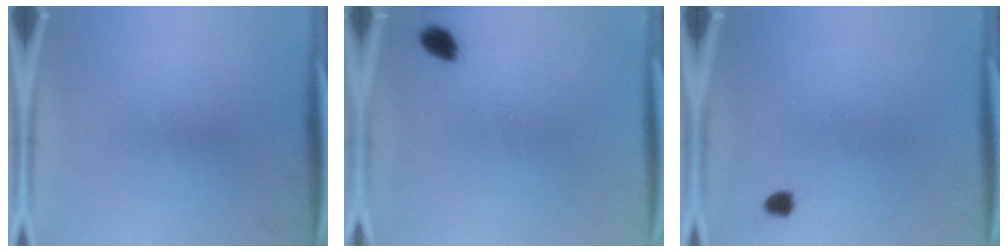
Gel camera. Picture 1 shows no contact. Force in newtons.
{"total": 2.6}
{"total": 1.4}